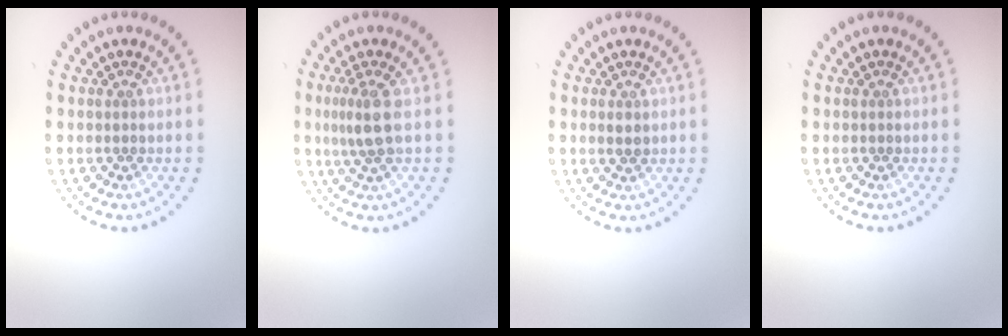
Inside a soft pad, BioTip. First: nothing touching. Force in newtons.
{"total": 2.7, "press": 2.2, "slide": 1.6}
{"total": 1.0, "press": 0.9, "slide": 0.1}
{"total": 0.0}